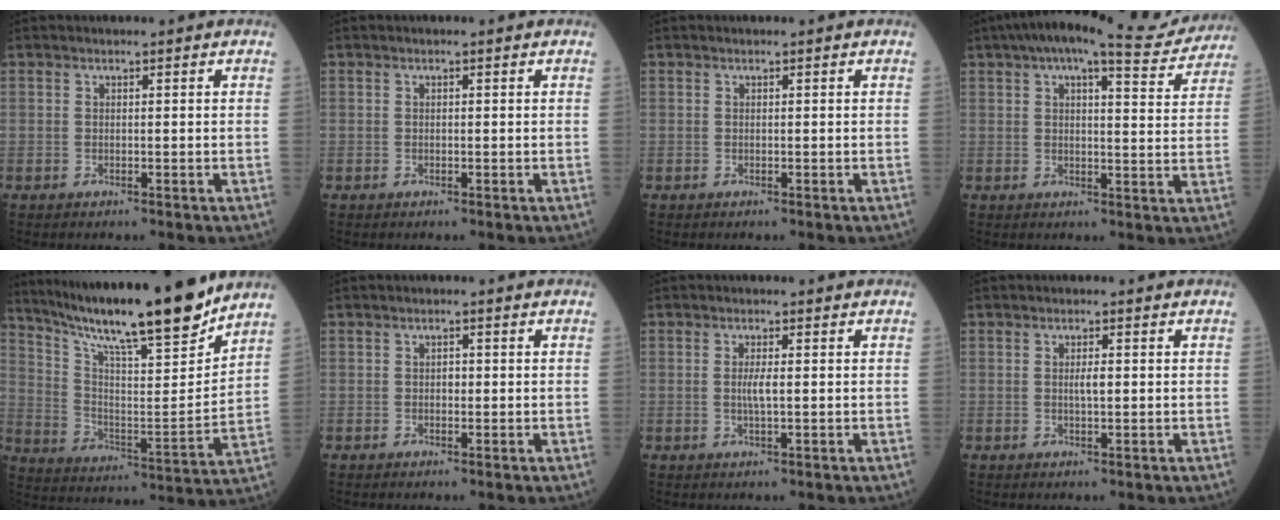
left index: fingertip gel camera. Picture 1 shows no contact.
{"total": 0.0}
{"total": 0.0}
{"total": 14.4, "force": [12.7, 2.4, 6.5], "torque": [-0.093, 0.017, 0.155]}
{"total": 21.3, "force": [18.0, 0.9, 11.3], "torque": [-0.193, -0.022, 0.290]}
{"total": 1.0, "force": [-0.1, 0.7, 0.7], "torque": [-0.010, 0.000, -0.004]}
{"total": 2.1, "force": [-0.1, 0.2, 2.1], "torque": [-0.044, -0.004, -0.002]}
{"total": 1.6, "force": [0.0, 0.3, 1.6], "torque": [-0.030, -0.001, 0.000]}